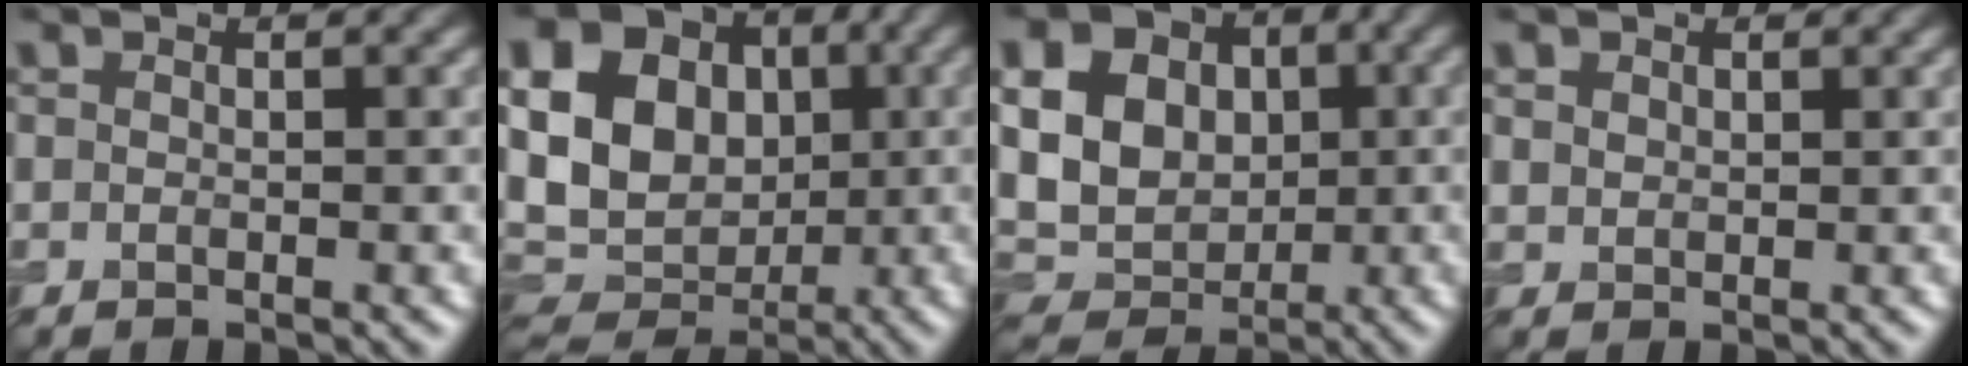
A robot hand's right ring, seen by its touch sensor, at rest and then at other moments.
{"total": 18.4, "force": [3.4, 15.7, 8.9], "torque": [-0.202, 0.030, 0.026]}
{"total": 12.5, "force": [2.3, 10.2, 6.8], "torque": [-0.157, 0.031, 0.033]}
{"total": 1.7, "force": [1.1, 1.2, 0.5], "torque": [-0.014, -0.005, 0.023]}